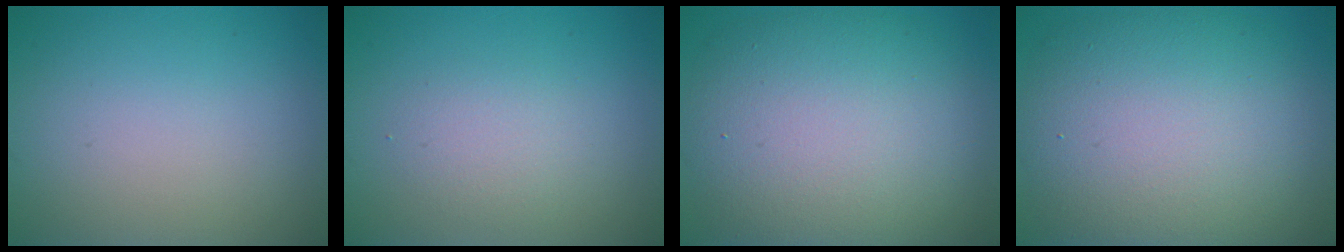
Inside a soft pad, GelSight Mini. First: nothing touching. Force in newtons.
{"total": 1.8, "press": 1.8, "slide": 0.0}
{"total": 11.5, "press": 11.4, "slide": 0.7}
{"total": 11.9, "press": 11.9, "slide": 0.7}